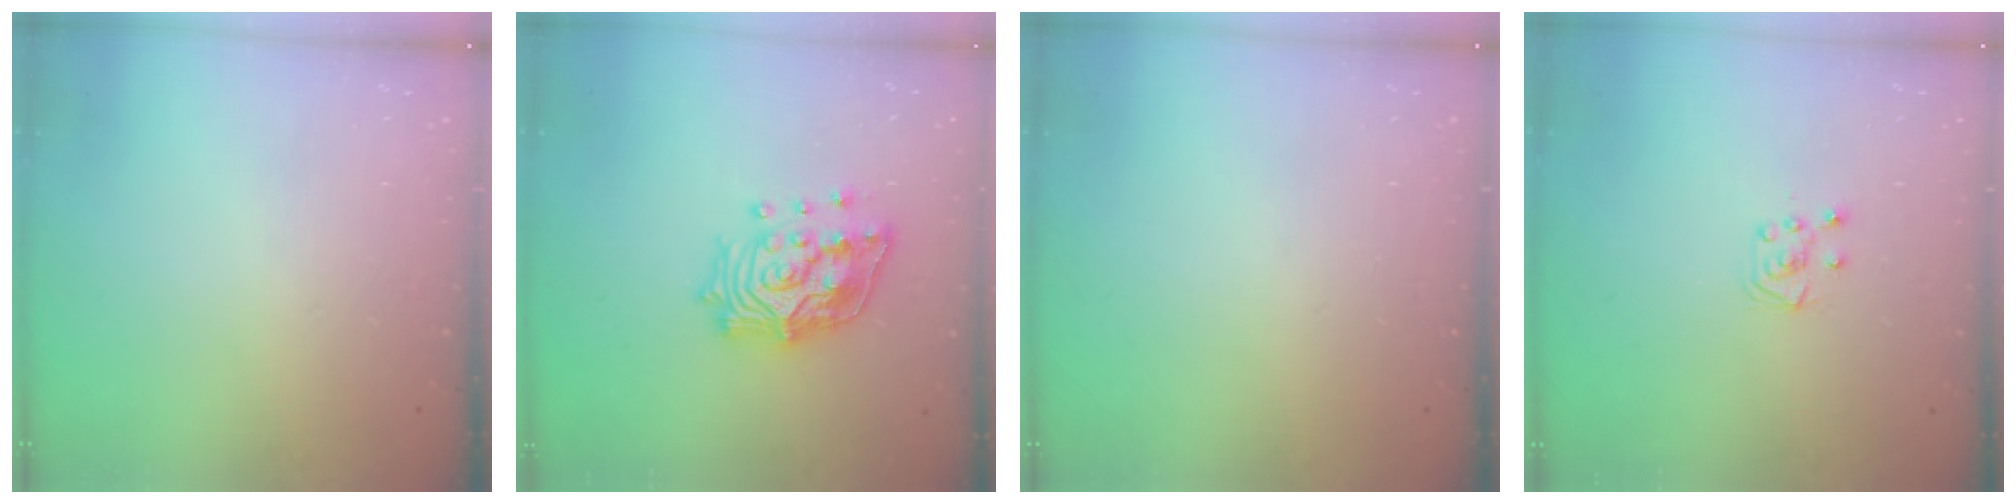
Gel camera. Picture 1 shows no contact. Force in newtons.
{"total": 17.6, "press": 17.4, "slide": 2.6}
{"total": 0.0}
{"total": 5.8, "press": 5.7, "slide": 0.6}